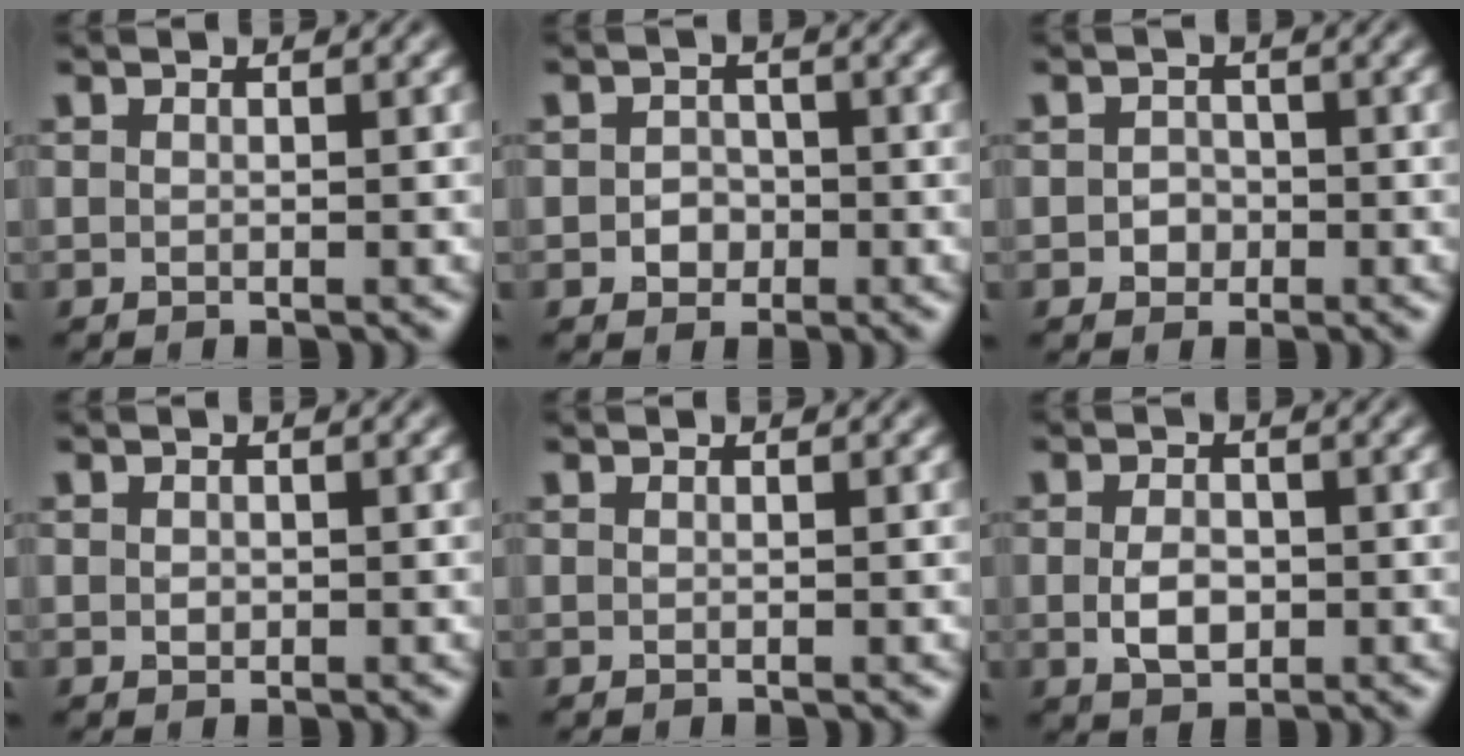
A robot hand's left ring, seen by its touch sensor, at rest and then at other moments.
{"total": 1.8, "force": [-0.5, 1.6, 0.7], "torque": [-0.007, -0.001, -0.011]}
{"total": 1.5, "force": [-0.3, 1.3, 0.5], "torque": [-0.003, -0.001, -0.008]}
{"total": 0.6, "force": [0.0, 0.5, 0.3], "torque": [-0.004, -0.003, 0.000]}
{"total": 0.0}
{"total": 2.8, "force": [-0.4, 1.9, 2.0], "torque": [-0.040, -0.003, -0.008]}